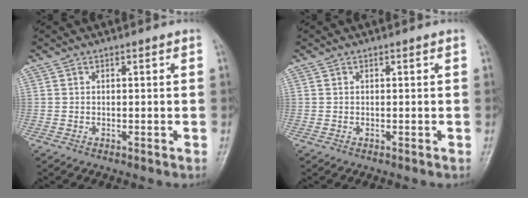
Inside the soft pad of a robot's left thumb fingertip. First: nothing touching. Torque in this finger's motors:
{"motor_torque": [0.01, 0.01, 0.02, -0.04, 0.00]}